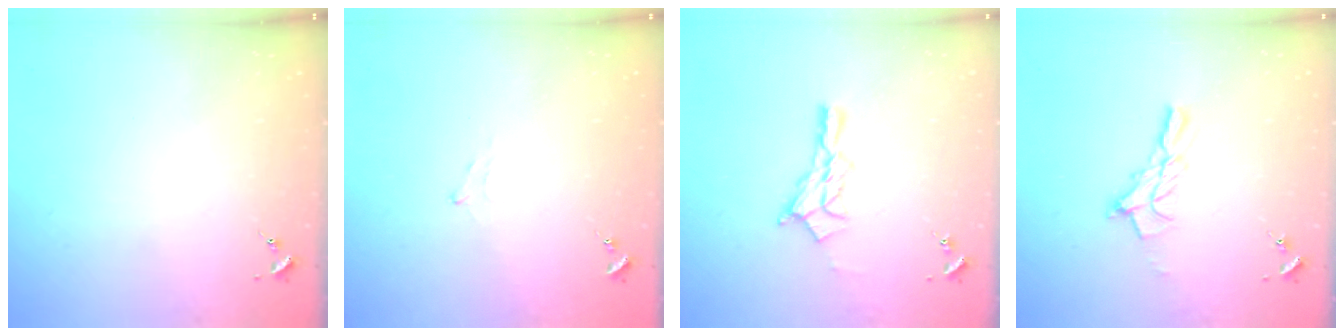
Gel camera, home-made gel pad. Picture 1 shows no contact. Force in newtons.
{"total": 5.2, "press": 5.2, "slide": 0.6}
{"total": 11.9, "press": 11.9, "slide": 0.9}
{"total": 10.7, "press": 10.7, "slide": 0.9}